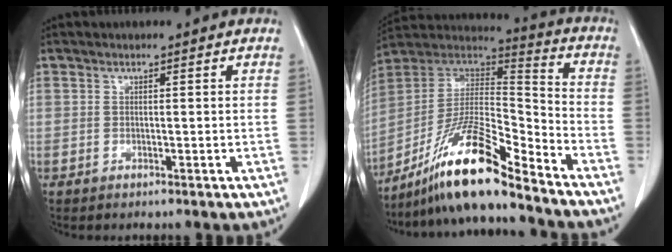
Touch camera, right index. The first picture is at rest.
{"total": 16.8, "force": [-12.6, 1.0, 11.0], "torque": [-0.208, 0.007, -0.228]}